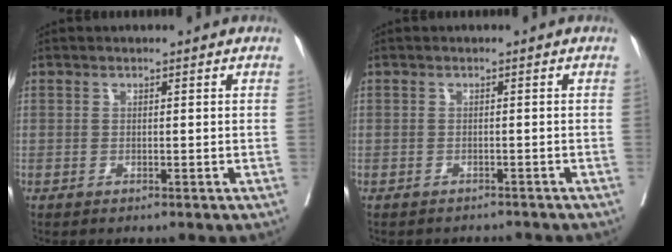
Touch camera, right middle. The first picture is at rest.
{"total": 3.2, "force": [-2.9, 1.4, -0.2], "torque": [0.003, -0.001, -0.041]}